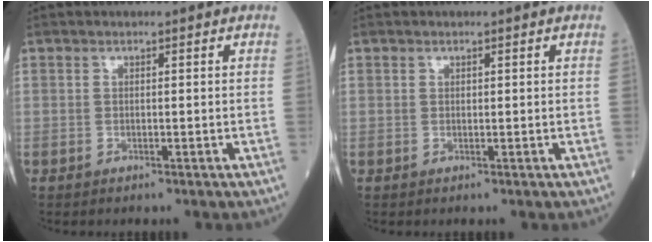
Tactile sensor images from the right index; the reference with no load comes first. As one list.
[{"total": 0.0}]